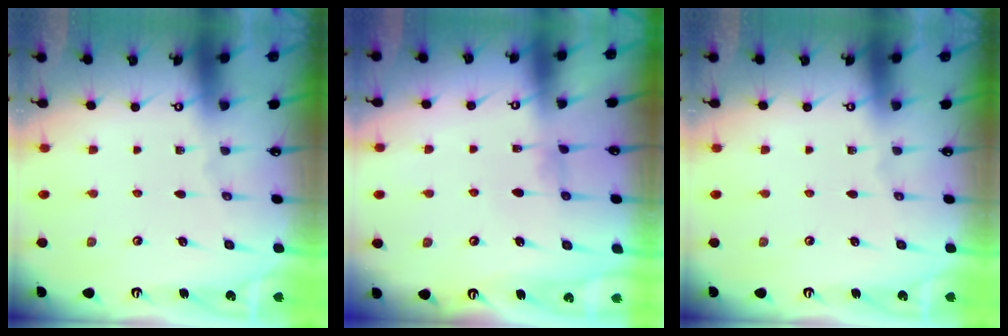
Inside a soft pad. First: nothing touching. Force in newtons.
{"total": 0.9, "press": 0.5, "slide": 0.7}
{"total": 0.0}